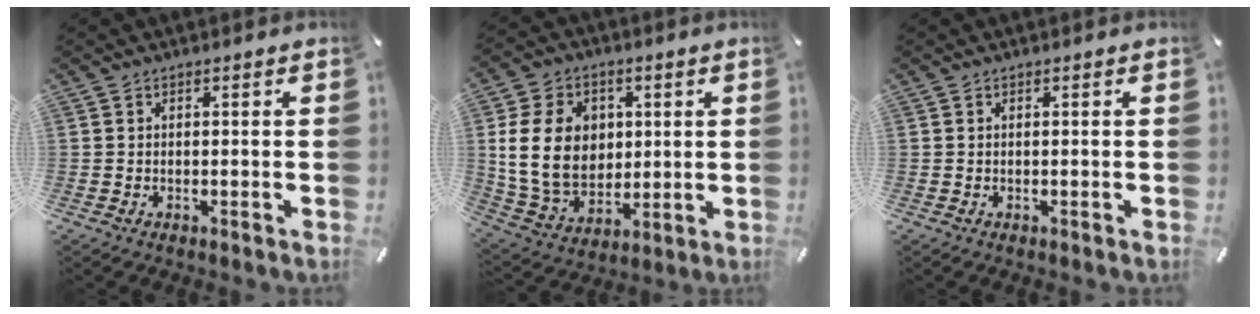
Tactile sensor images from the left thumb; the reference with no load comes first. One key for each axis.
{"total": 15.7, "fx": 2.4, "fy": 12.6, "fz": 8.9, "tx": -0.193, "ty": 0.006, "tz": 0.046}
{"total": 0.0}